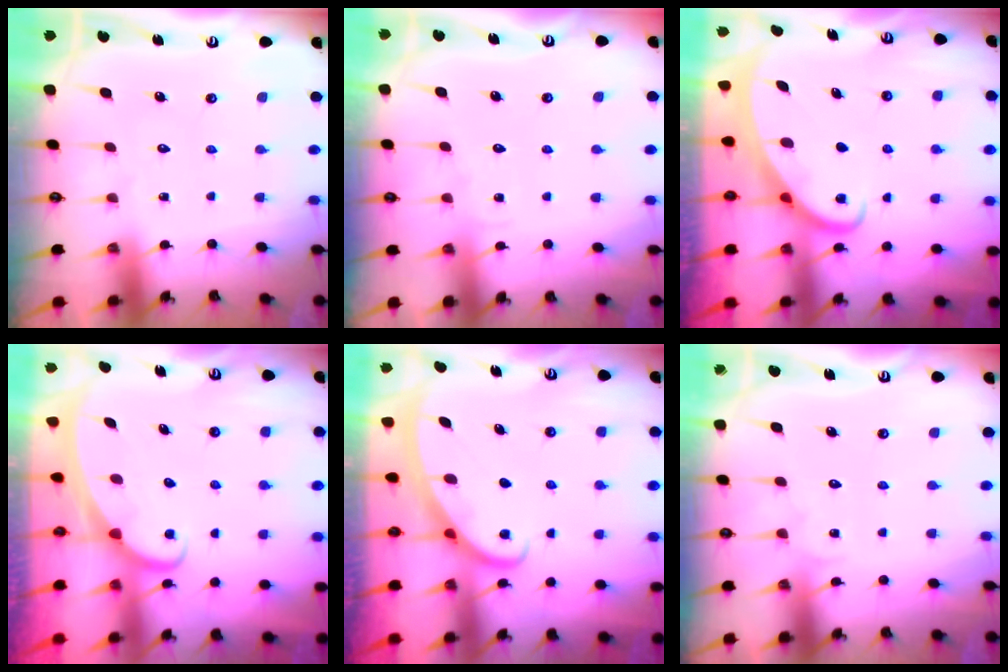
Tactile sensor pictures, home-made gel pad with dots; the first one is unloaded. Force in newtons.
{"total": 3.6, "press": 3.6, "slide": 0.4}
{"total": 2.4, "press": 2.4, "slide": 0.4}
{"total": 2.5, "press": 2.5, "slide": 0.3}
{"total": 2.9, "press": 2.9, "slide": 0.3}
{"total": 2.6, "press": 2.6, "slide": 0.2}